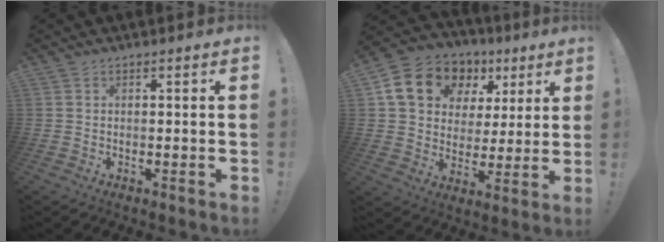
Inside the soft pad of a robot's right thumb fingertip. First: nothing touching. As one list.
[{"total": 16.8, "force": [7.8, 12.3, 8.3], "torque": [-0.133, -0.027, 0.156]}]